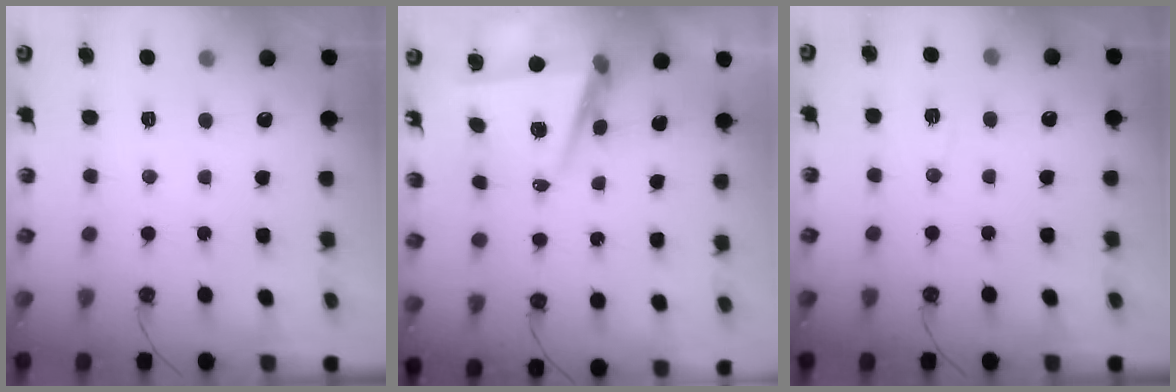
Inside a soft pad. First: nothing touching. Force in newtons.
{"total": 7.0, "press": 5.6, "slide": 4.3}
{"total": 3.6, "press": 2.5, "slide": 2.6}